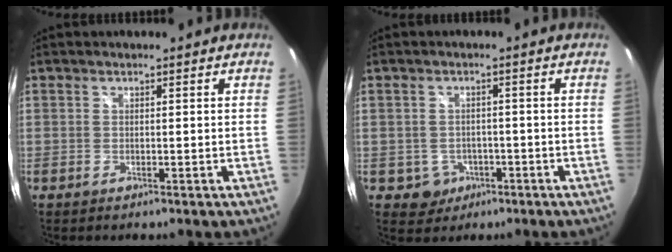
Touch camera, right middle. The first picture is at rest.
{"total": 4.2, "force": [-1.7, 3.8, 0.7], "torque": [-0.026, 0.007, -0.017]}